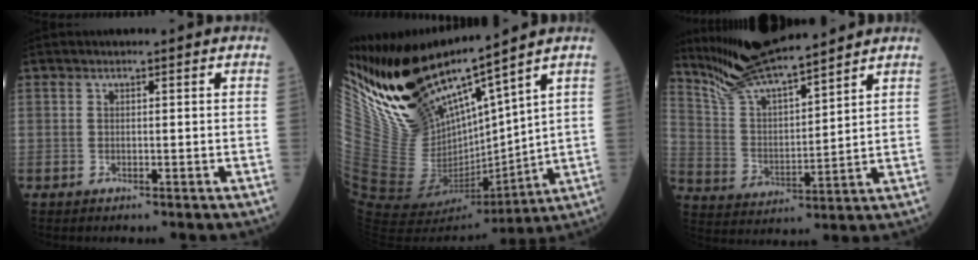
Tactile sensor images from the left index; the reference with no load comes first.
{"total": 17.1, "force": [14.4, 2.6, 9.0], "torque": [-0.161, -0.042, 0.296]}
{"total": 13.4, "force": [12.2, 0.9, 5.5], "torque": [-0.115, 0.011, 0.238]}